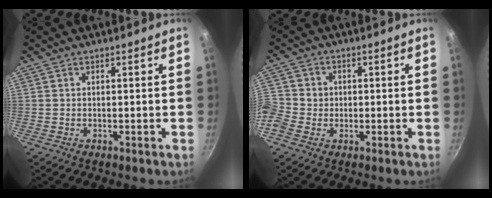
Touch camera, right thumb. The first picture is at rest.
{"total": 7.9, "force": [-1.3, 7.3, 2.9], "torque": [-0.064, 0.024, -0.036]}